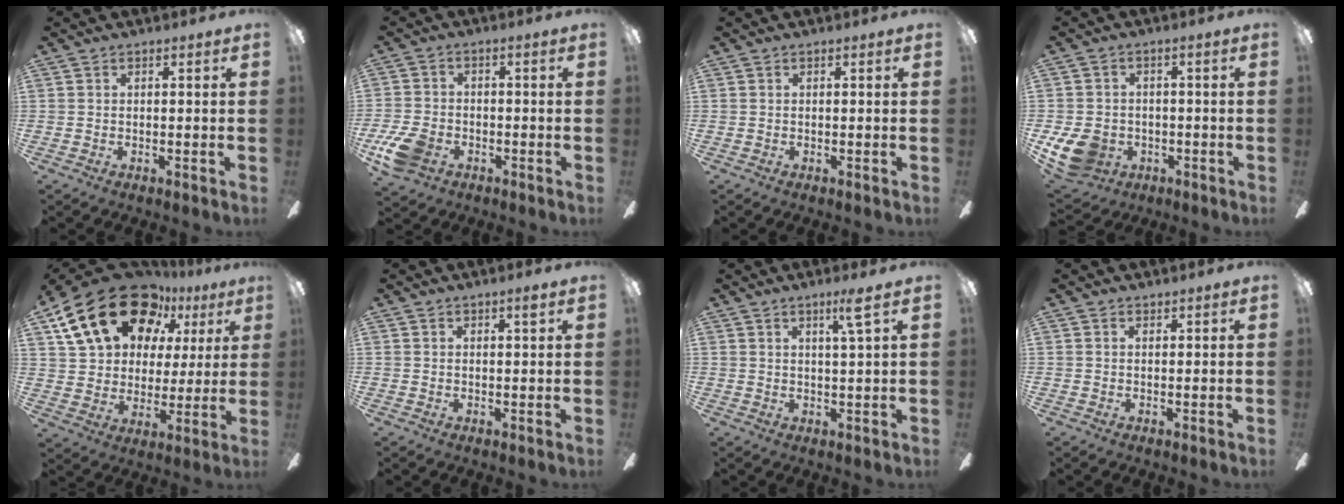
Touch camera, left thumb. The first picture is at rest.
{"total": 8.6, "force": [-4.1, 5.7, 5.0], "torque": [-0.124, 0.012, -0.078]}
{"total": 0.0}
{"total": 10.1, "force": [-3.9, 7.7, 5.2], "torque": [-0.124, 0.019, -0.070]}
{"total": 24.4, "force": [13.5, 15.7, 12.8], "torque": [-0.226, -0.063, 0.248]}
{"total": 1.4, "force": [1.1, 0.2, 0.8], "torque": [-0.009, -0.003, 0.017]}
{"total": 4.3, "force": [2.7, -0.3, 3.4], "torque": [-0.057, -0.007, 0.039]}
{"total": 0.6, "force": [0.6, 0.3, 0.1], "torque": [-0.003, -0.001, 0.011]}